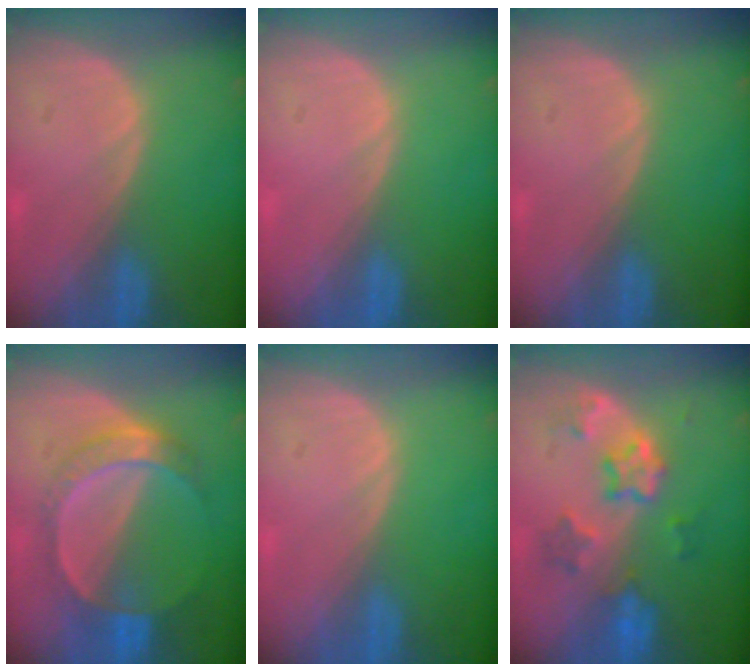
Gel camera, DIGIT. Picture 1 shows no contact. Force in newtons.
{"total": 0.0}
{"total": 0.0}
{"total": 6.9, "press": 6.5, "slide": 2.4}
{"total": 0.0}
{"total": 6.7, "press": 6.3, "slide": 2.4}